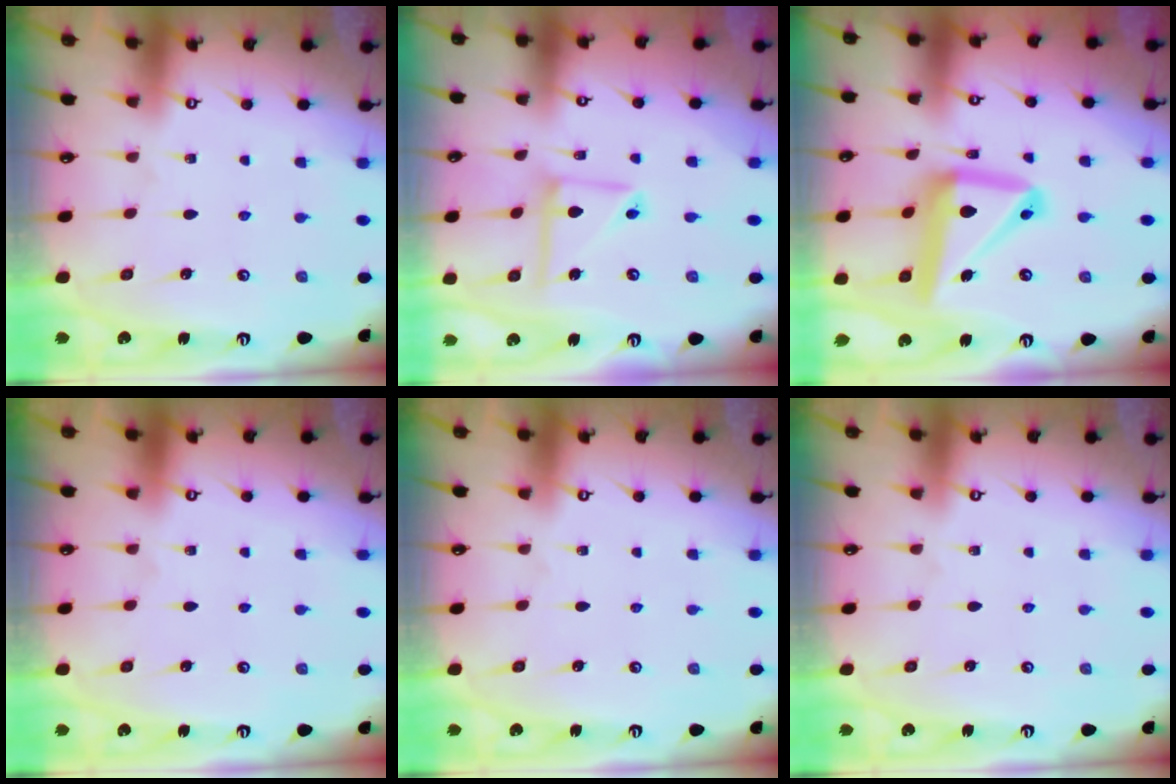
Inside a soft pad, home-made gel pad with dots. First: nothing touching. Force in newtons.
{"total": 9.2, "press": 9.2, "slide": 0.8}
{"total": 16.2, "press": 16.1, "slide": 1.8}
{"total": 0.0}
{"total": 0.0}
{"total": 0.0}